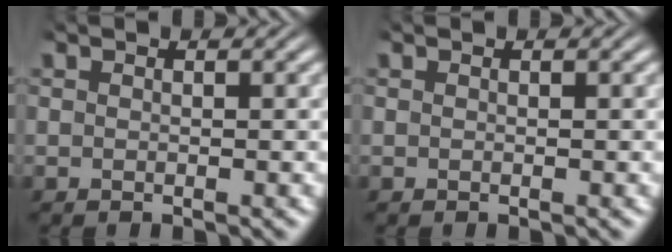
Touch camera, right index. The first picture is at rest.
{"total": 0.0}